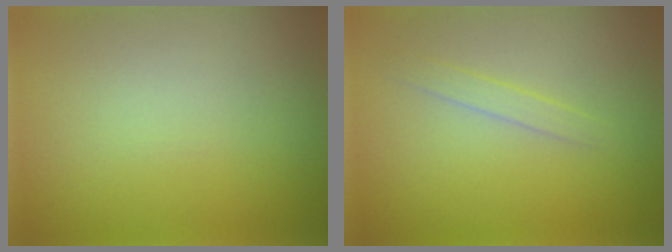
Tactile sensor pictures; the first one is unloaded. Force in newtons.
{"total": 1.2, "press": 1.2, "slide": 0.1}